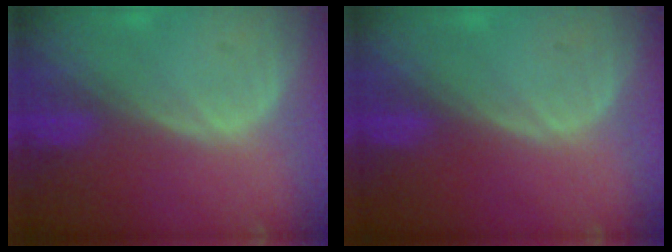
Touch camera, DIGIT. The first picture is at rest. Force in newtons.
{"total": 0.0}